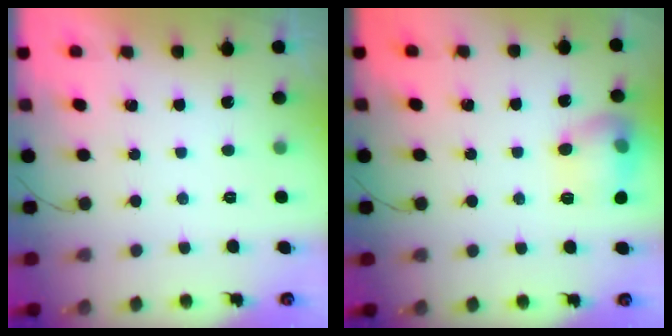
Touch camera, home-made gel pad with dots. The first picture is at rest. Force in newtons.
{"total": 12.2, "press": 12.2, "slide": 0.8}